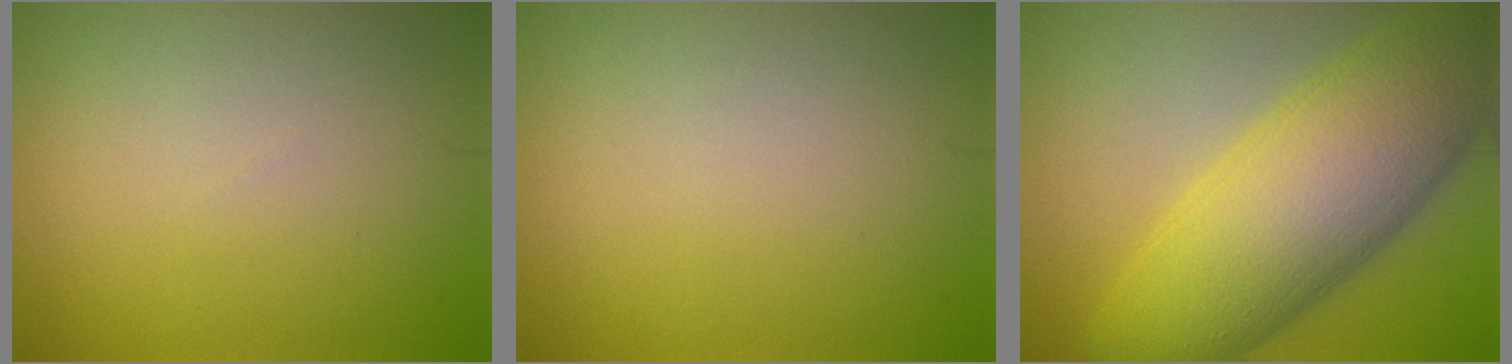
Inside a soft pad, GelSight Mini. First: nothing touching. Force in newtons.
{"total": 0.0}
{"total": 12.8, "press": 12.8, "slide": 0.2}